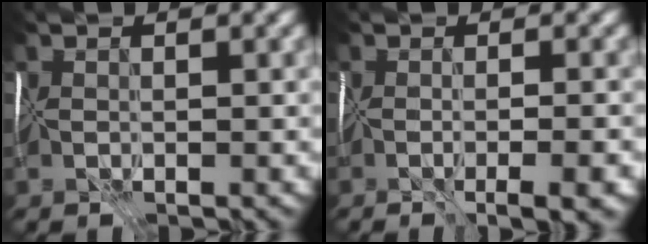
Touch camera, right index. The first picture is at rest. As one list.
[{"total": 5.2, "force": [-2.6, 1.2, 4.3], "torque": [-0.038, -0.007, -0.022]}]